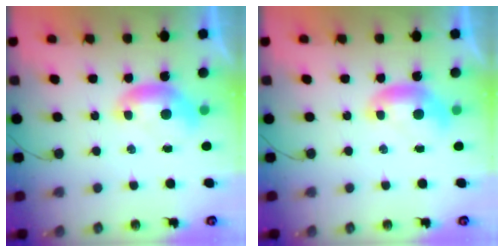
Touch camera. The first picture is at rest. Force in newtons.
{"total": 0.0}